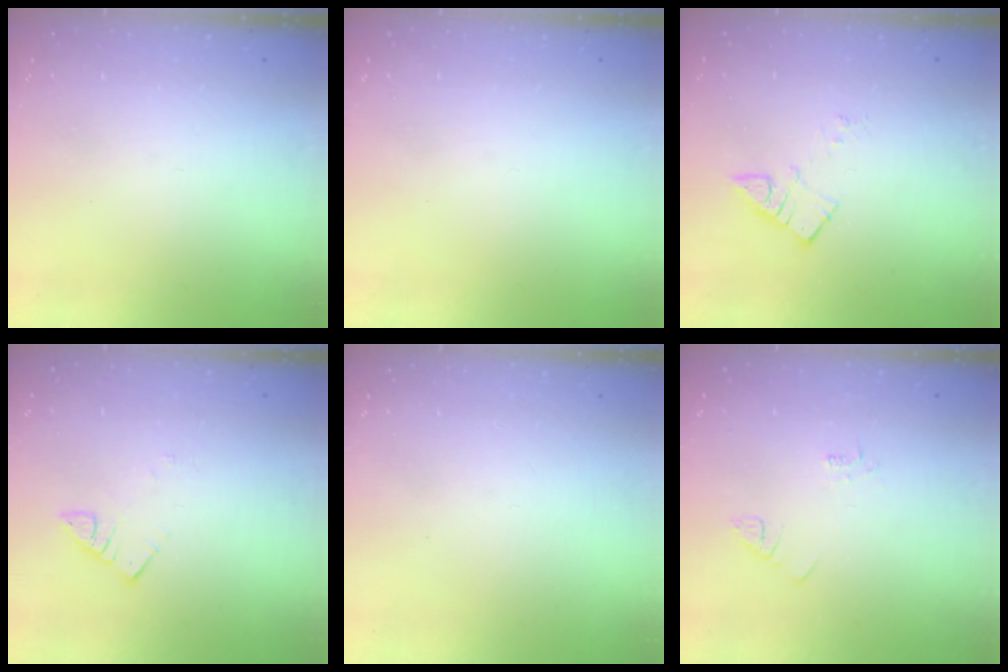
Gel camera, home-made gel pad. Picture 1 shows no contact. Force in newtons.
{"total": 0.0}
{"total": 5.0, "press": 5.0, "slide": 0.4}
{"total": 3.1, "press": 3.1, "slide": 0.5}
{"total": 1.6, "press": 1.6, "slide": 0.1}
{"total": 2.1, "press": 2.1, "slide": 0.4}